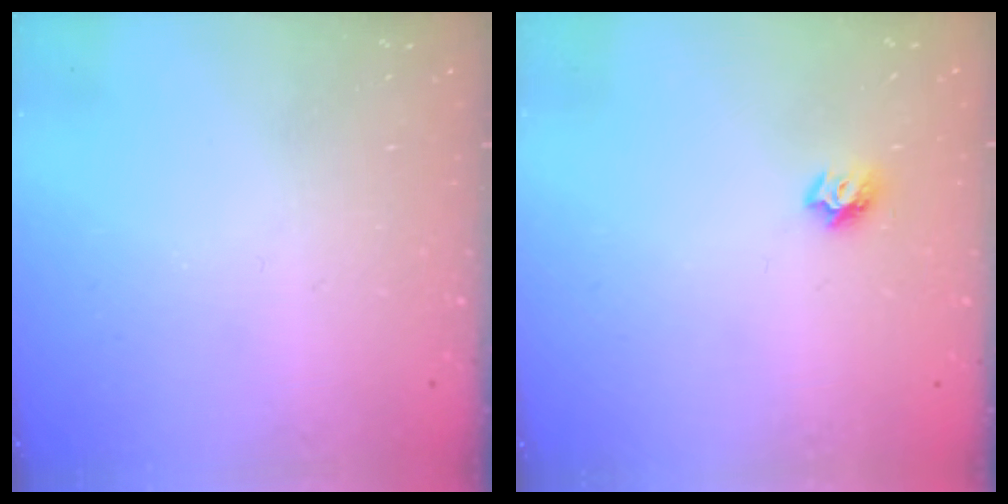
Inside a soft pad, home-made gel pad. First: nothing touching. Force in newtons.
{"total": 7.0, "press": 7.0, "slide": 0.7}